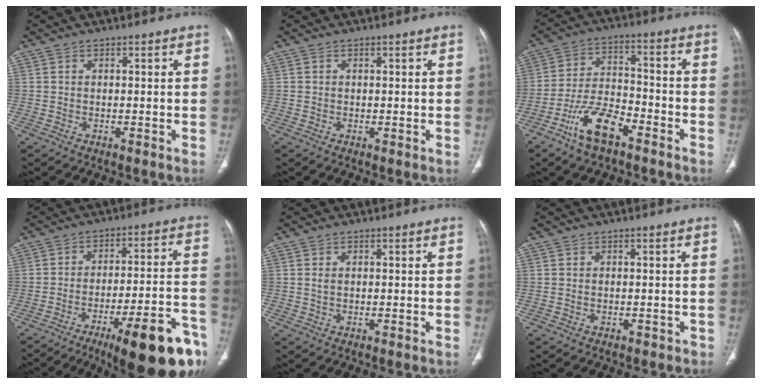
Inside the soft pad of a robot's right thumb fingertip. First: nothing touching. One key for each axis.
{"total": 0.0}
{"total": 11.0, "fx": -6.6, "fy": 4.8, "fz": 7.4, "tx": -0.140, "ty": 0.040, "tz": -0.124}
{"total": 21.2, "fx": -12.5, "fy": 5.0, "fz": 16.3, "tx": -0.167, "ty": 0.073, "tz": -0.179}
{"total": 0.7, "fx": 0.2, "fy": 0.4, "fz": 0.6, "tx": -0.015, "ty": 0.007, "tz": 0.006}
{"total": 1.3, "fx": -1.1, "fy": 0.7, "fz": 0.3, "tx": -0.014, "ty": 0.008, "tz": -0.010}